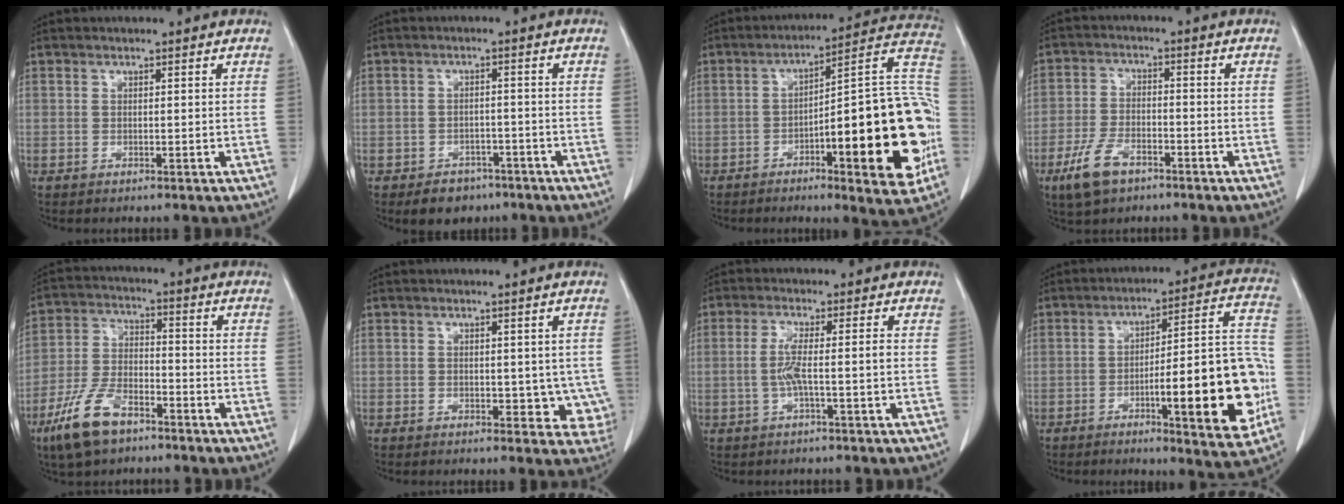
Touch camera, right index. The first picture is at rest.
{"total": 4.9, "force": [-3.3, 3.4, 1.3], "torque": [-0.017, 0.007, -0.043]}
{"total": 23.7, "force": [-5.8, 4.1, 22.6], "torque": [-0.252, 0.025, -0.073]}
{"total": 7.1, "force": [-4.3, 3.5, 4.5], "torque": [-0.098, -0.004, -0.076]}
{"total": 10.4, "force": [-6.7, 4.5, 6.6], "torque": [-0.146, -0.006, -0.127]}
{"total": 4.2, "force": [0.2, 2.9, 3.1], "torque": [-0.011, -0.001, 0.006]}
{"total": 3.9, "force": [-0.8, -0.2, 3.8], "torque": [-0.080, 0.004, -0.015]}
{"total": 19.9, "force": [-5.4, 3.1, 18.8], "torque": [-0.215, 0.025, -0.069]}